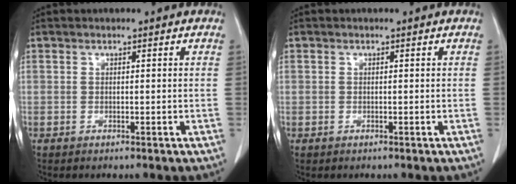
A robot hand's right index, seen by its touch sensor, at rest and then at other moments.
{"total": 0.5, "force": [0.0, 0.5, -0.1], "torque": [0.008, 0.008, -0.001]}